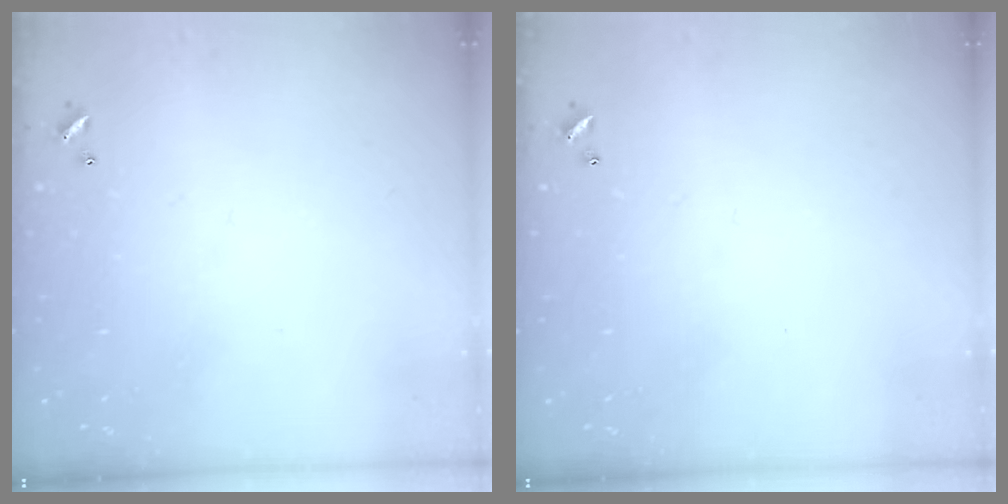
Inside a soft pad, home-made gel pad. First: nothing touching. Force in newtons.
{"total": 0.0}